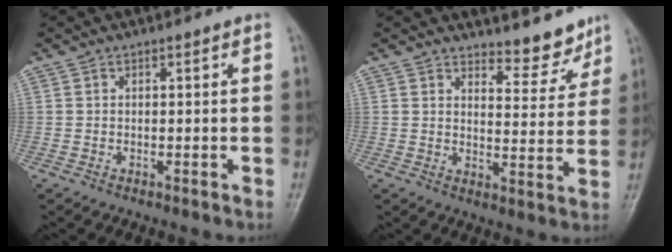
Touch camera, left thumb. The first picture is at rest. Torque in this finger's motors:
{"motor_torque": [0.15, -0.02, -0.40, -0.26, 0.08]}